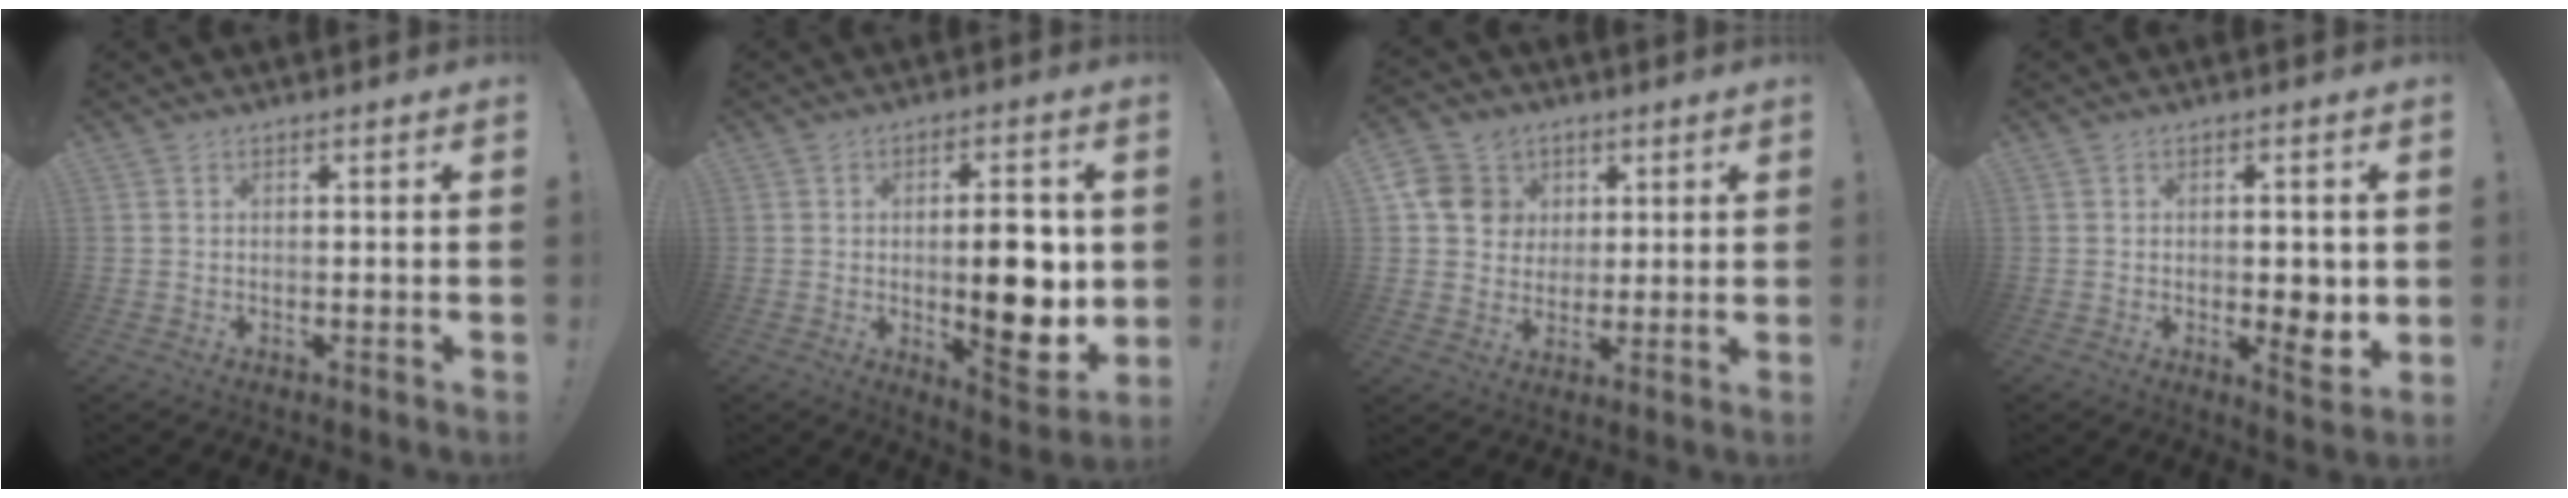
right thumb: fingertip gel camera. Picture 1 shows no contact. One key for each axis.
{"total": 13.6, "fx": -0.1, "fy": 5.2, "fz": 12.6, "tx": -0.161, "ty": -0.006, "tz": -0.004}
{"total": 11.1, "fx": 3.5, "fy": 10.0, "fz": 3.4, "tx": -0.035, "ty": -0.011, "tz": 0.073}
{"total": 5.4, "fx": -0.1, "fy": 2.3, "fz": 4.8, "tx": -0.052, "ty": -0.005, "tz": -0.001}